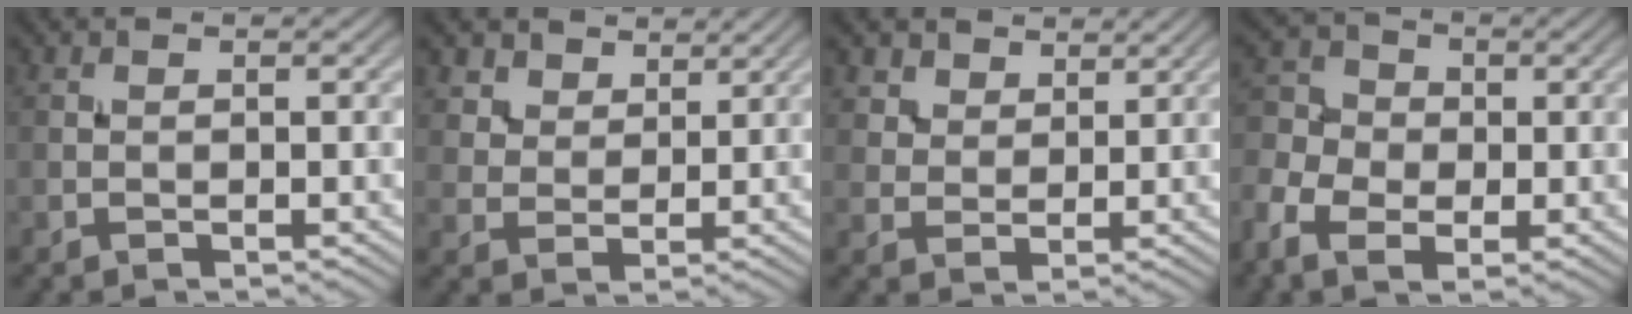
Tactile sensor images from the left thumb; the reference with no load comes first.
{"total": 5.1, "force": [3.6, 3.1, 1.7], "torque": [-0.052, -0.020, 0.086]}
{"total": 4.6, "force": [3.3, 2.8, 1.5], "torque": [-0.047, -0.015, 0.079]}
{"total": 7.4, "force": [-2.4, 5.3, 4.6], "torque": [-0.118, -0.006, -0.059]}